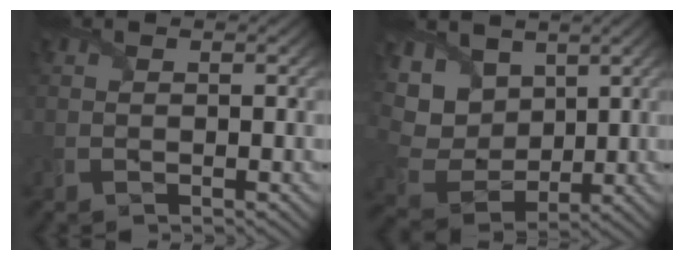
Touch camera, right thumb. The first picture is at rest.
{"total": 10.4, "force": [4.2, 7.9, 5.3], "torque": [-0.192, 0.021, 0.088]}